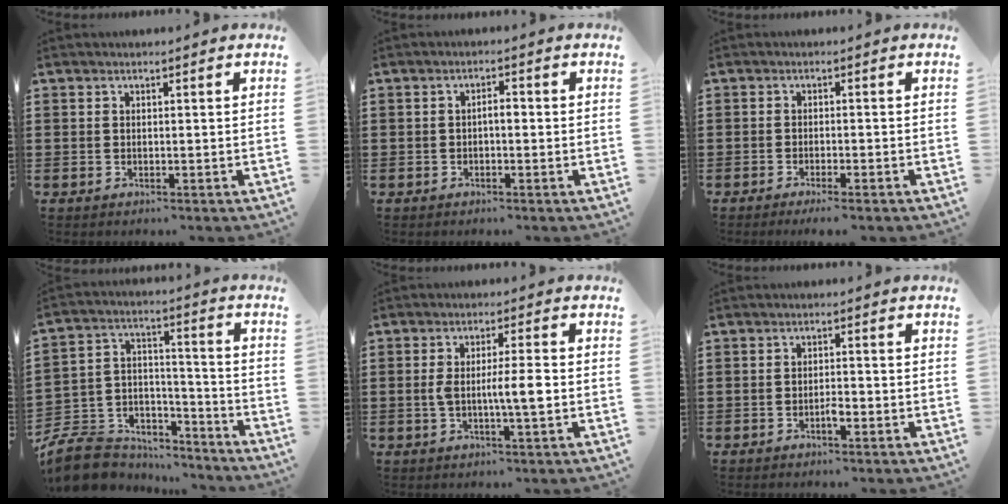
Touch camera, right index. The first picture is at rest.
{"total": 1.8, "force": [-0.4, 0.6, 1.7], "torque": [-0.032, 0.003, -0.010]}
{"total": 1.6, "force": [-1.4, -0.1, 0.9], "torque": [-0.014, -0.002, -0.024]}
{"total": 7.9, "force": [-6.9, 3.7, 1.0], "torque": [-0.038, 0.005, -0.130]}
{"total": 5.6, "force": [-0.7, 0.7, 5.5], "torque": [-0.112, -0.004, -0.021]}
{"total": 2.0, "force": [-1.0, 0.6, 1.6], "torque": [-0.029, 0.001, -0.017]}